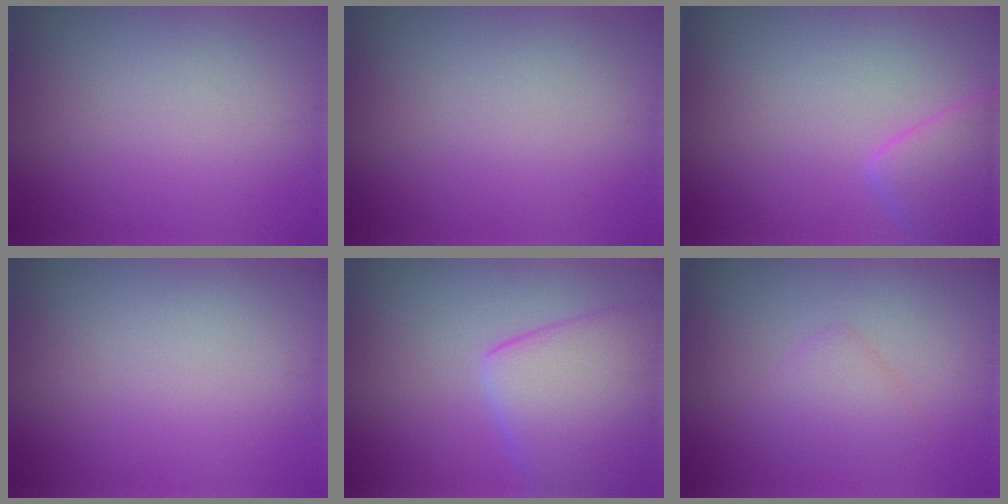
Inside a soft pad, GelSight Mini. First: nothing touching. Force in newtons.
{"total": 0.0}
{"total": 3.1, "press": 3.1, "slide": 0.2}
{"total": 0.0}
{"total": 6.5, "press": 6.5, "slide": 0.6}
{"total": 1.9, "press": 1.8, "slide": 0.1}